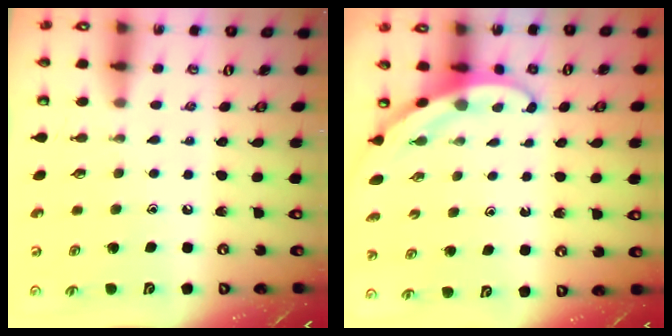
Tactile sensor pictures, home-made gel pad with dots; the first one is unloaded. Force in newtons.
{"total": 3.1, "press": 3.1, "slide": 0.1}